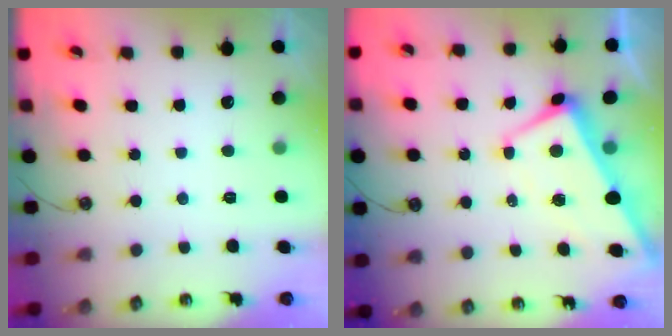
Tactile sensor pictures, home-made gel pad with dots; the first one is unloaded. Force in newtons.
{"total": 1.5, "press": 1.4, "slide": 0.7}